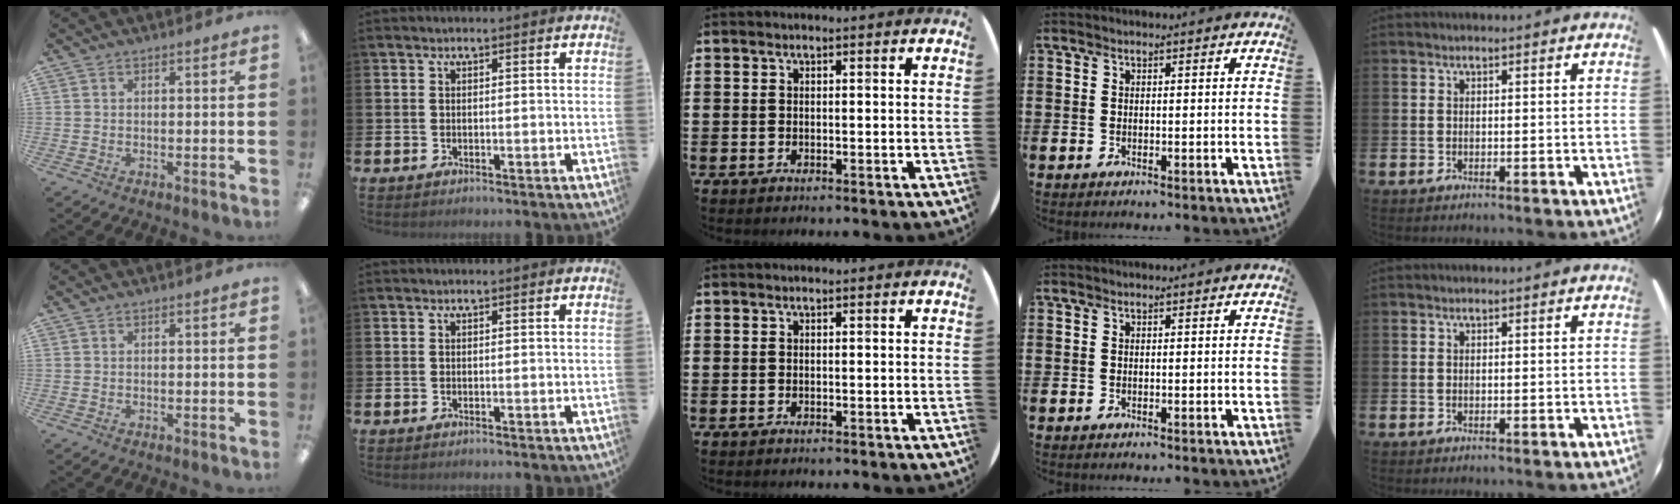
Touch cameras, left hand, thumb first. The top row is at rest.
{}